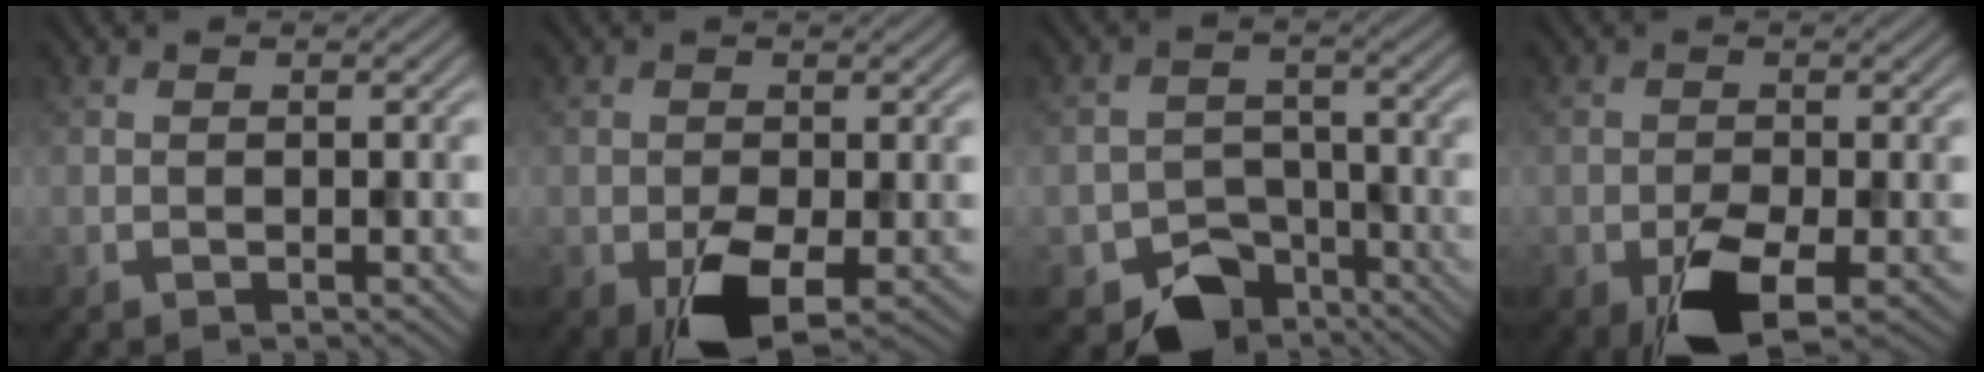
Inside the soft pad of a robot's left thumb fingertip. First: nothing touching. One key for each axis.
{"total": 6.4, "fx": -2.6, "fy": 3.7, "fz": 4.6, "tx": -0.091, "ty": -0.026, "tz": -0.040}
{"total": 7.7, "fx": -4.9, "fy": 5.2, "fz": 3.0, "tx": -0.042, "ty": -0.020, "tz": -0.080}
{"total": 6.5, "fx": -3.2, "fy": 3.1, "fz": 4.8, "tx": -0.086, "ty": -0.014, "tz": -0.054}